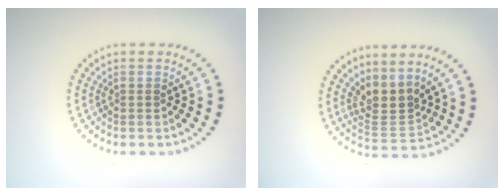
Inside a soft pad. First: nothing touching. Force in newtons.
{"total": 2.9, "press": 2.1, "slide": 2.1}